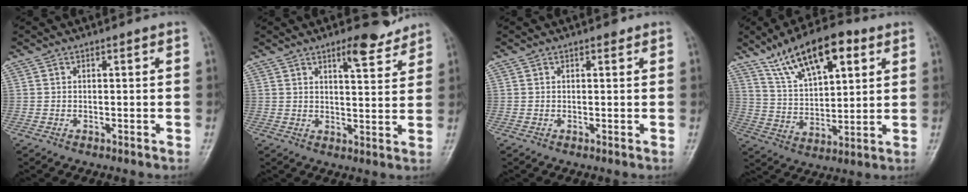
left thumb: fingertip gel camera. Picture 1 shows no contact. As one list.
[{"total": 6.2, "force": [4.7, 1.6, 3.7], "torque": [-0.041, -0.035, 0.067]}, {"total": 0.7, "force": [0.5, 0.4, 0.3], "torque": [-0.003, -0.002, 0.003]}, {"total": 15.9, "force": [8.9, 6.7, 11.3], "torque": [-0.160, -0.021, 0.157]}]